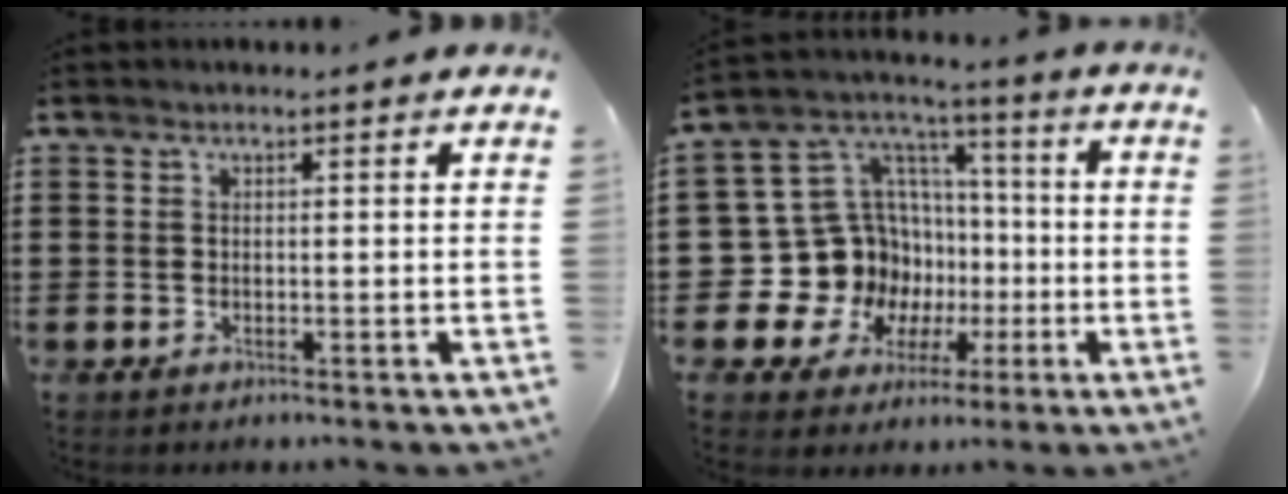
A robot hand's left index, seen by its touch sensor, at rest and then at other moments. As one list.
[{"total": 16.4, "force": [-2.7, 14.9, 6.5], "torque": [-0.178, -0.028, -0.013]}]